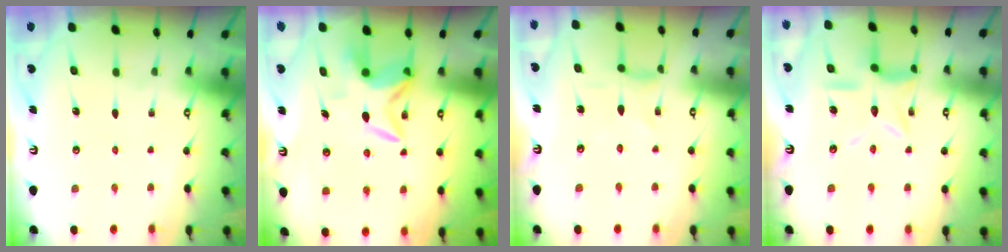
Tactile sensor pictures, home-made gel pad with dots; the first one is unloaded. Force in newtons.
{"total": 6.1, "press": 6.0, "slide": 0.7}
{"total": 0.0}
{"total": 11.2, "press": 11.2, "slide": 1.0}